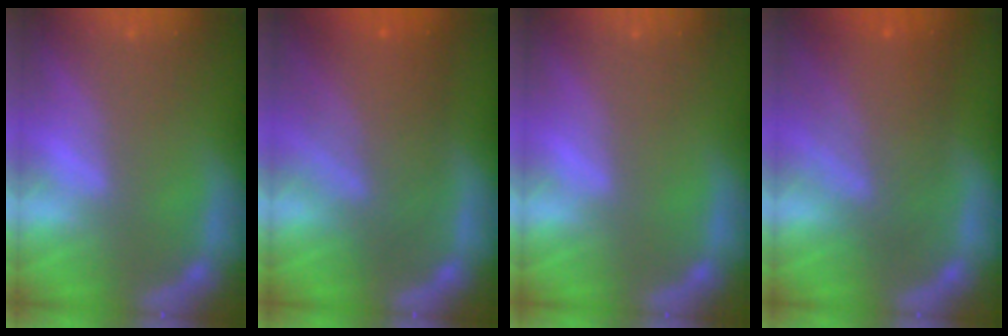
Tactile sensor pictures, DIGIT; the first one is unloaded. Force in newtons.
{"total": 8.0}
{"total": 0.0}
{"total": 7.0}